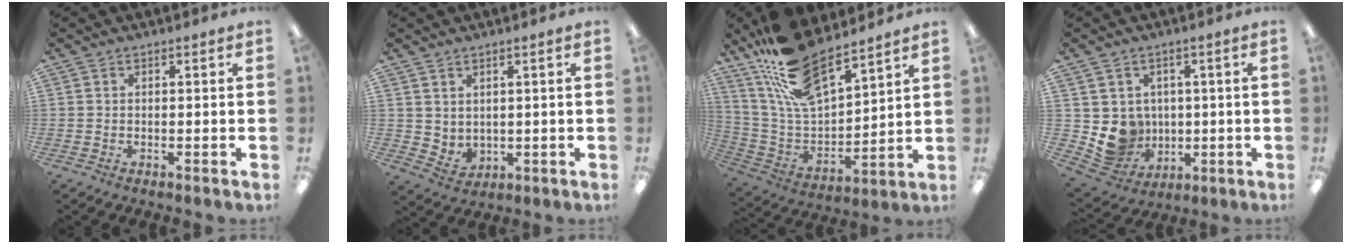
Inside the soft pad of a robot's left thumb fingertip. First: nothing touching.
{"total": 3.2, "force": [2.2, 2.2, 0.9], "torque": [-0.023, -0.013, 0.043]}
{"total": 19.5, "force": [15.5, 6.9, 9.6], "torque": [-0.200, -0.086, 0.281]}
{"total": 8.5, "force": [0.9, 8.3, 1.6], "torque": [-0.051, -0.015, 0.029]}